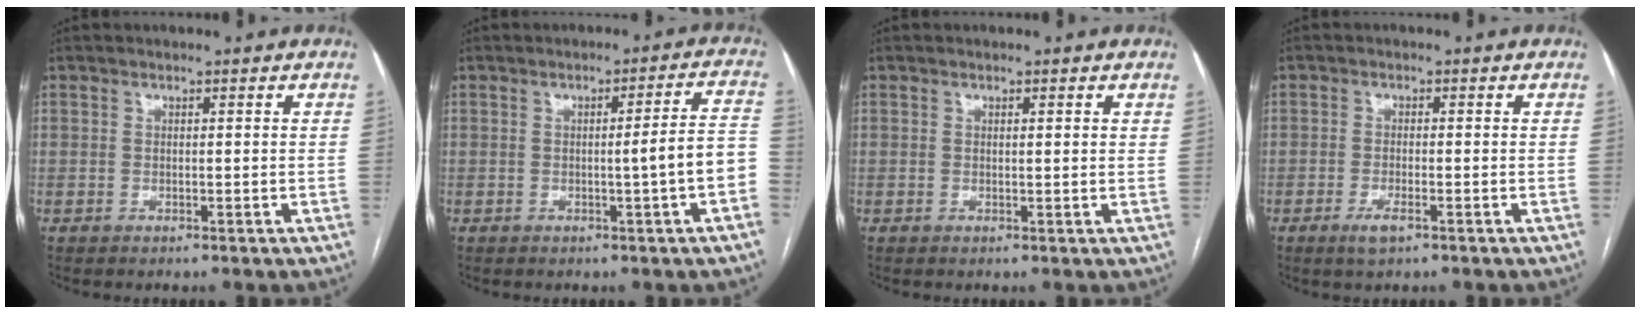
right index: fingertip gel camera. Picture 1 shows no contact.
{"total": 6.3, "force": [-1.5, -0.7, 6.0], "torque": [-0.072, 0.015, -0.022]}
{"total": 0.9, "force": [0.5, 0.1, 0.8], "torque": [-0.013, 0.002, 0.006]}
{"total": 2.7, "force": [-1.5, 0.5, 2.2], "torque": [-0.045, -0.004, -0.027]}